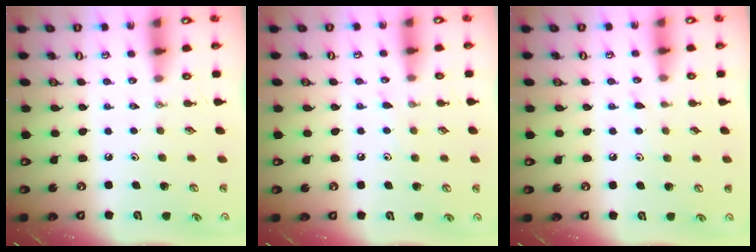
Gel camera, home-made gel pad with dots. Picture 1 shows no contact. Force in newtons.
{"total": 4.9, "press": 4.8, "slide": 0.6}
{"total": 4.7, "press": 4.6, "slide": 0.6}